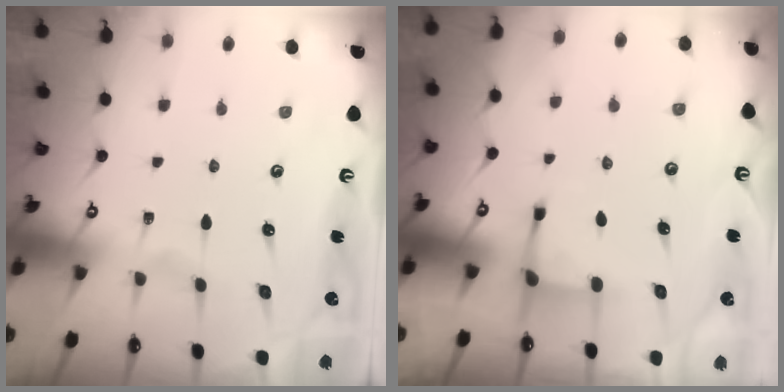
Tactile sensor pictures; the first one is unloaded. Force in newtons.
{"total": 2.2, "press": 2.1, "slide": 0.7}